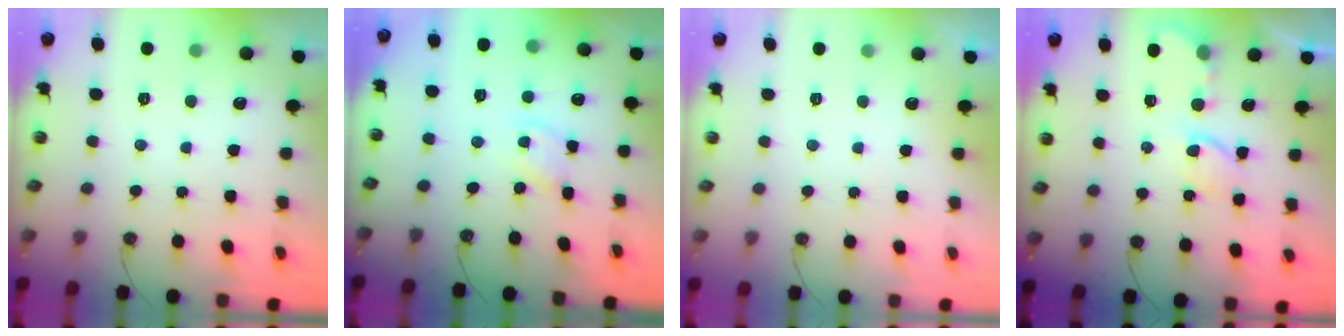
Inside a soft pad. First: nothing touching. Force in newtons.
{"total": 2.9, "press": 2.8, "slide": 0.5}
{"total": 0.0}
{"total": 3.8, "press": 3.8, "slide": 0.5}